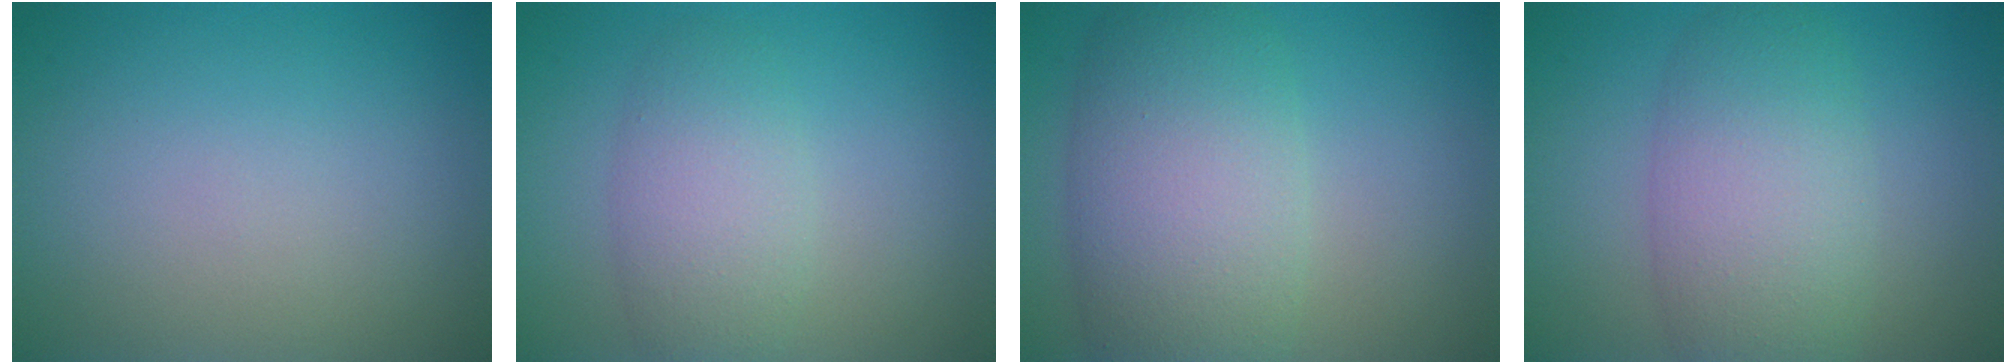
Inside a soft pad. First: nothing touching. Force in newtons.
{"total": 3.8, "press": 3.8, "slide": 0.1}
{"total": 8.4, "press": 8.4, "slide": 0.6}
{"total": 6.5, "press": 6.5, "slide": 0.2}